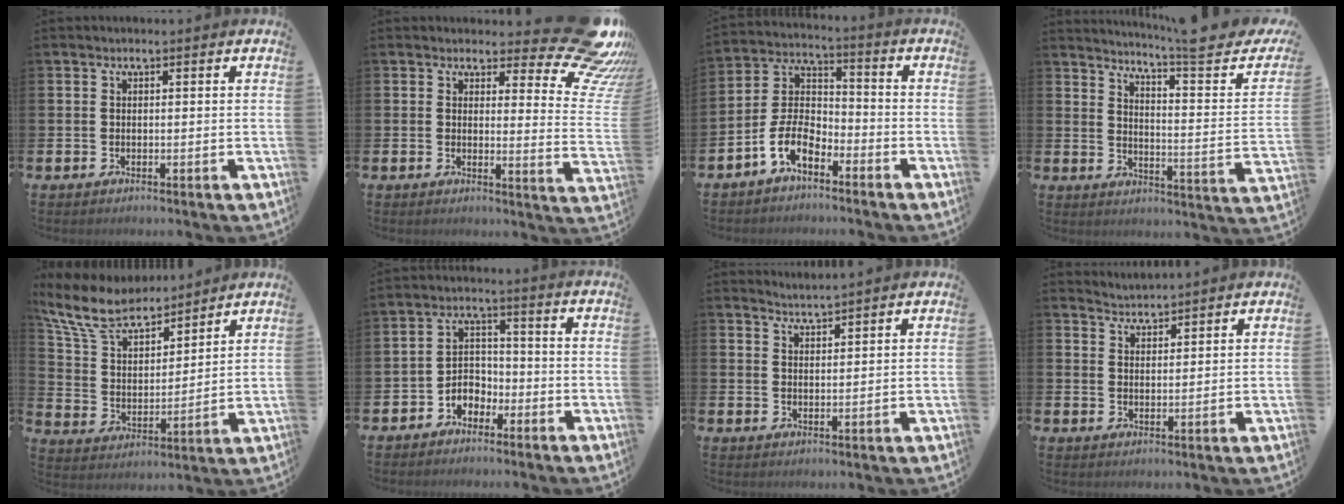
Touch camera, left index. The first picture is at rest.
{"total": 9.8, "force": [7.3, 3.7, 5.4], "torque": [-0.054, -0.062, 0.121]}
{"total": 6.6, "force": [-4.6, 3.3, 3.6], "torque": [-0.097, -0.003, -0.095]}
{"total": 6.4, "force": [5.3, 0.0, 3.6], "torque": [-0.059, -0.055, 0.076]}
{"total": 9.7, "force": [8.6, 3.1, 3.3], "torque": [-0.111, -0.046, 0.158]}
{"total": 3.2, "force": [-2.2, 2.2, 0.6], "torque": [-0.029, 0.002, -0.050]}
{"total": 2.7, "force": [2.7, -0.3, -0.2], "torque": [-0.002, -0.012, 0.050]}
{"total": 3.2, "force": [3.2, 0.0, -0.4], "torque": [-0.001, -0.017, 0.059]}